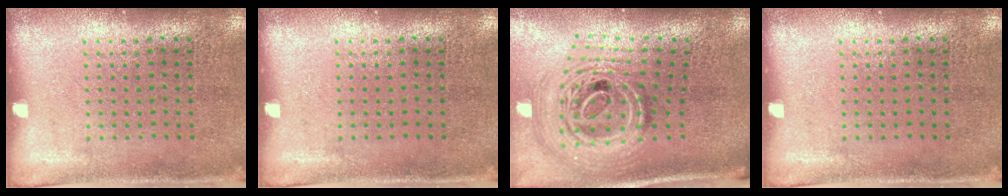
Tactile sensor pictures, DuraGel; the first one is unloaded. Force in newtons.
{"total": 0.0}
{"total": 3.0, "press": 2.0, "slide": 2.2}
{"total": 0.0}